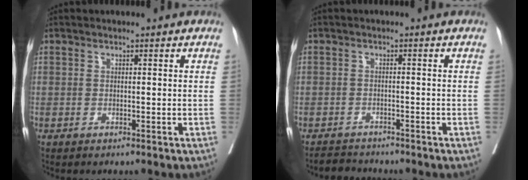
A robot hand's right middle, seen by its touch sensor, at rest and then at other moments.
{"total": 3.2, "force": [-3.1, 0.6, -0.1], "torque": [0.002, -0.010, -0.053]}